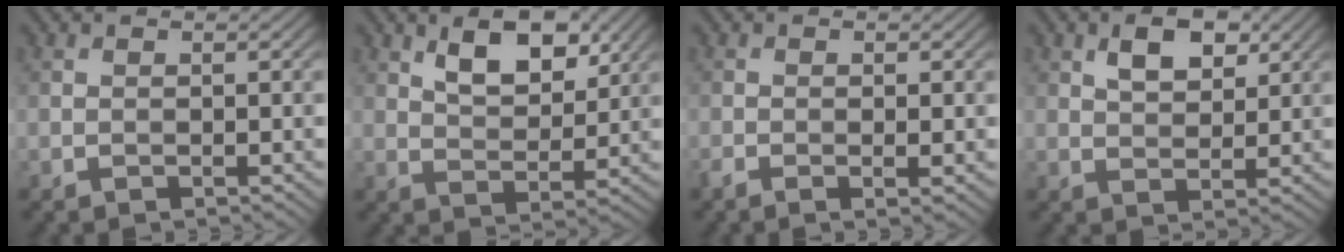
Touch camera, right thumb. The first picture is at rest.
{"total": 7.2, "force": [3.9, 3.5, 4.9], "torque": [-0.086, -0.002, 0.069]}
{"total": 1.8, "force": [-0.7, 0.4, 1.7], "torque": [-0.033, -0.002, -0.014]}
{"total": 4.7, "force": [2.3, 2.6, 3.2], "torque": [-0.057, 0.000, 0.040]}